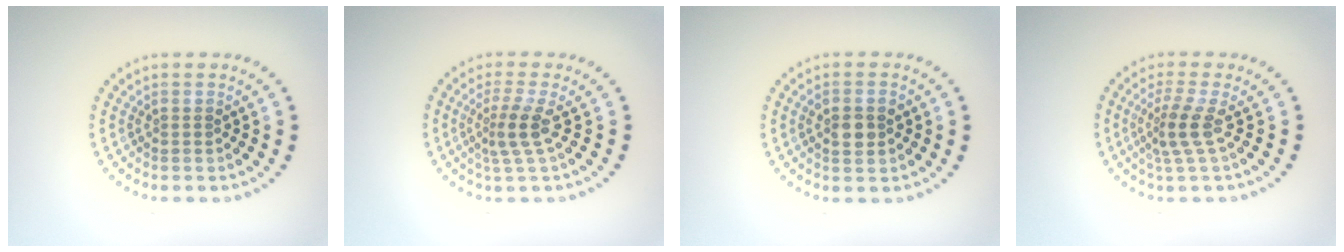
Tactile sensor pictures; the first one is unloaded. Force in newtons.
{"total": 2.5, "press": 1.7, "slide": 1.8}
{"total": 2.4, "press": 2.4, "slide": 0.4}
{"total": 2.7, "press": 1.9, "slide": 1.9}